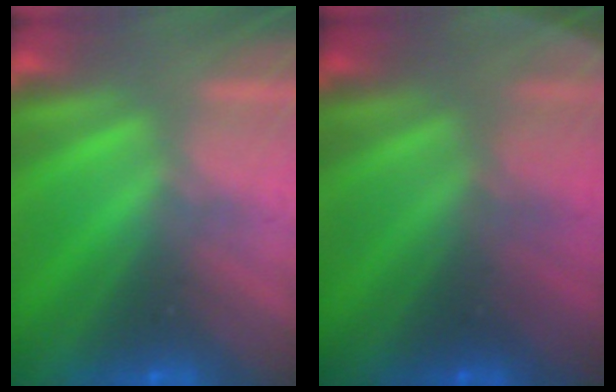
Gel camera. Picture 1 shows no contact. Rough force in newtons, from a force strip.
{"total": 2.8}